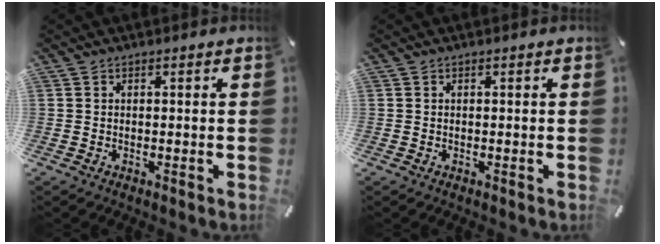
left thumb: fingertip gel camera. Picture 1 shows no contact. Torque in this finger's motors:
{"motor_torque": [0.06, 0.11, -0.06, 0.01, 0.00]}